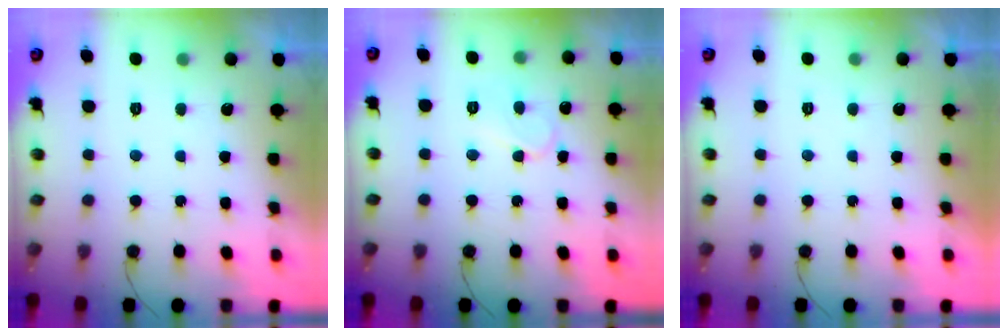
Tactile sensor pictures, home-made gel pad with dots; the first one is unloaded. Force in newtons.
{"total": 6.3, "press": 6.3, "slide": 0.6}
{"total": 1.8, "press": 1.8, "slide": 0.0}